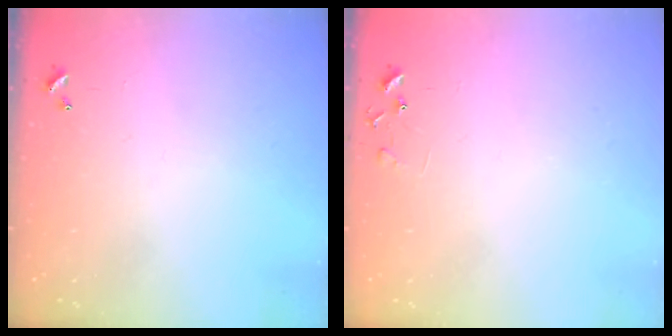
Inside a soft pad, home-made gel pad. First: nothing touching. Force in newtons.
{"total": 6.4, "press": 6.4, "slide": 0.4}